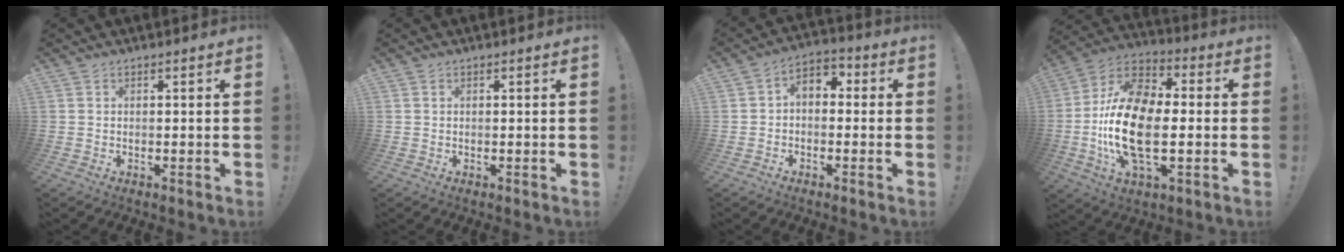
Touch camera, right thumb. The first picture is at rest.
{"total": 0.0}
{"total": 4.6, "force": [-1.2, 3.5, 2.7], "torque": [-0.037, 0.014, -0.020]}
{"total": 20.8, "force": [-2.6, 11.3, 17.2], "torque": [-0.340, 0.014, -0.041]}